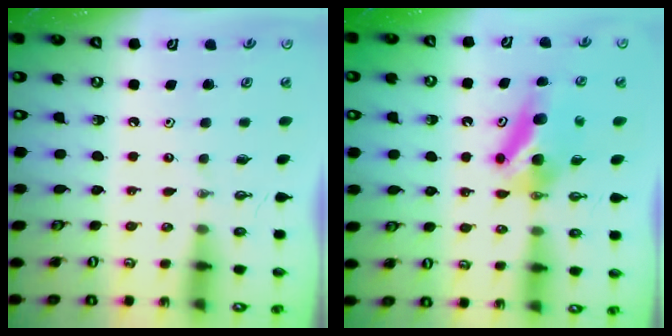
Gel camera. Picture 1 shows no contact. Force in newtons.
{"total": 7.1, "press": 6.9, "slide": 1.5}